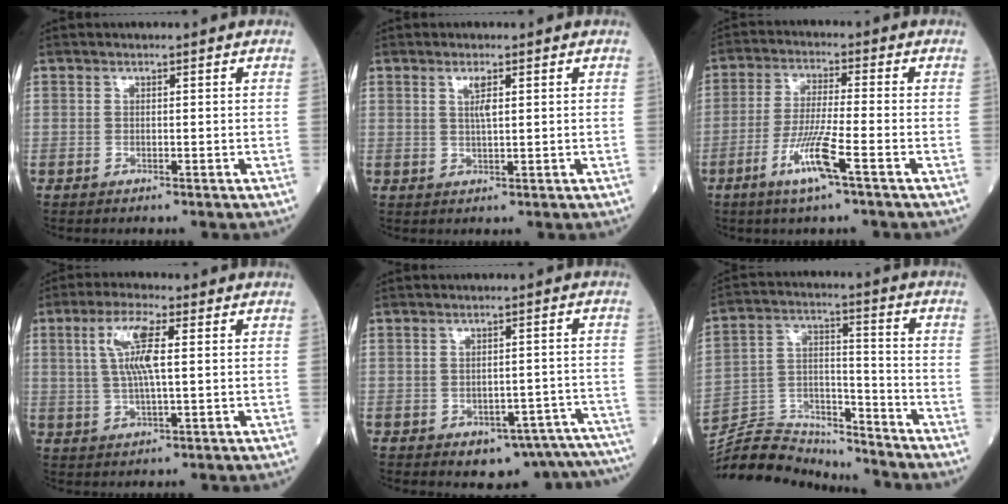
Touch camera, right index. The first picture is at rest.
{"total": 2.4, "force": [1.0, 0.3, 2.2], "torque": [-0.044, 0.001, 0.019]}
{"total": 8.0, "force": [-3.8, -0.3, 7.0], "torque": [-0.144, -0.013, -0.075]}
{"total": 7.5, "force": [1.8, 1.2, 7.1], "torque": [-0.149, 0.008, 0.035]}
{"total": 11.8, "force": [-10.2, 4.5, 3.8], "torque": [0.000, 0.039, -0.111]}
{"total": 13.8, "force": [-13.7, 1.4, 0.5], "torque": [-0.013, 0.039, -0.243]}